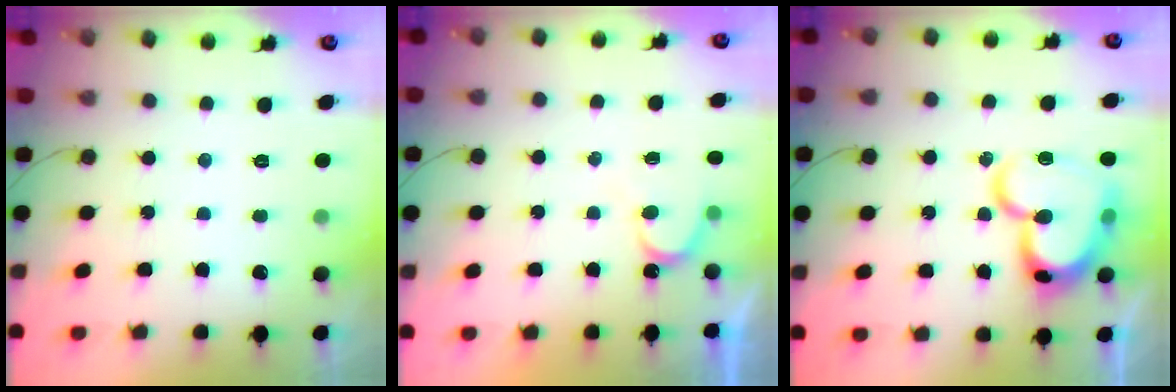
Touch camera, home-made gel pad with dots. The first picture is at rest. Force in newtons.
{"total": 4.5, "press": 4.4, "slide": 0.4}
{"total": 22.2, "press": 22.0, "slide": 2.5}